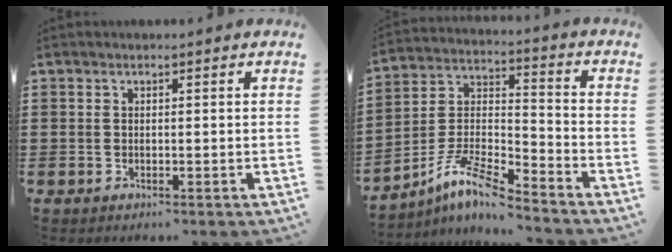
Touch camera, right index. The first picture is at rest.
{"total": 8.8, "force": [-7.3, 0.9, 4.8], "torque": [-0.113, -0.004, -0.146]}